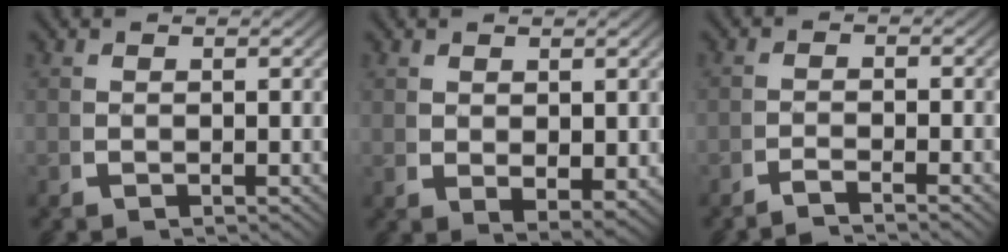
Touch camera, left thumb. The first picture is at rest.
{"total": 2.3, "force": [0.8, 1.3, 1.7], "torque": [-0.034, -0.015, 0.029]}
{"total": 2.2, "force": [-1.9, 0.0, 1.0], "torque": [-0.013, 0.000, -0.042]}